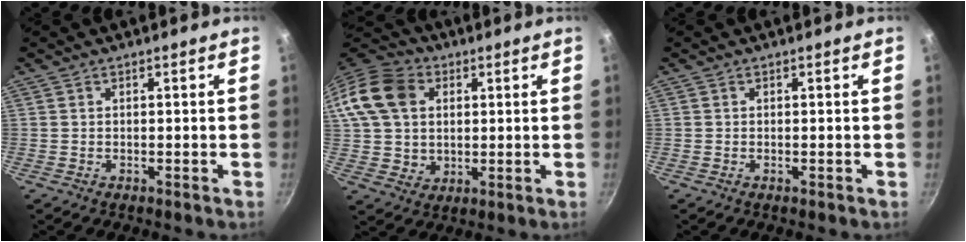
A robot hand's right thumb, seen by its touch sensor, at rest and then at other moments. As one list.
[{"total": 15.8, "force": [3.9, 12.5, 8.9], "torque": [-0.157, 0.009, 0.066]}, {"total": 0.0}]